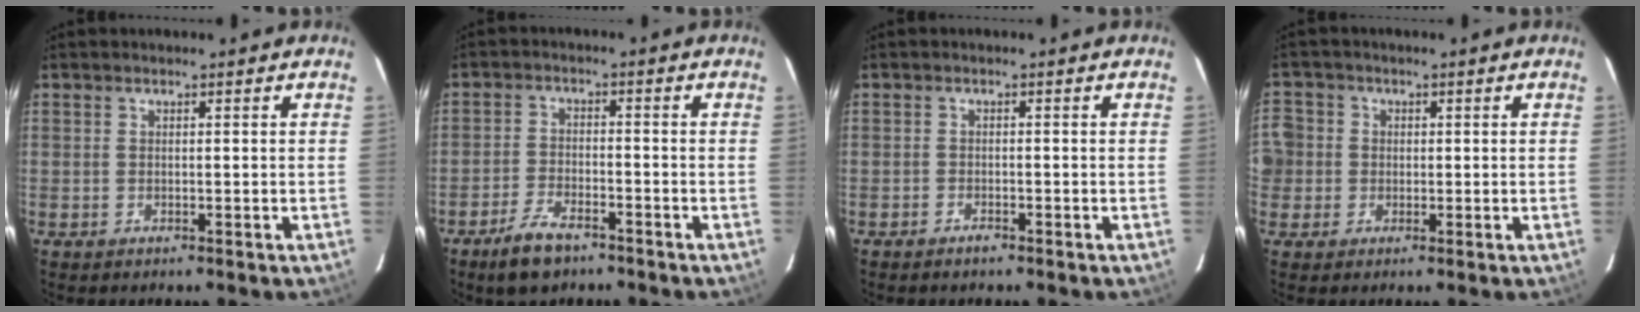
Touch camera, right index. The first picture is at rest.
{"total": 6.9, "force": [-5.0, 2.9, 3.8], "torque": [-0.096, -0.003, -0.091]}
{"total": 1.4, "force": [-1.2, 0.5, 0.5], "torque": [-0.015, 0.001, -0.026]}
{"total": 6.6, "force": [-1.4, 6.3, 1.5], "torque": [-0.031, 0.025, -0.030]}